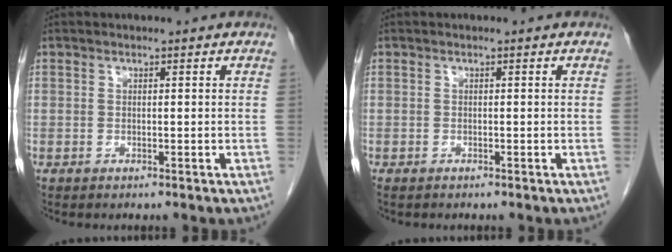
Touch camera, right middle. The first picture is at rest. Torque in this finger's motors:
{"motor_torque": [0.40, -0.21, 0.10, 0.03]}